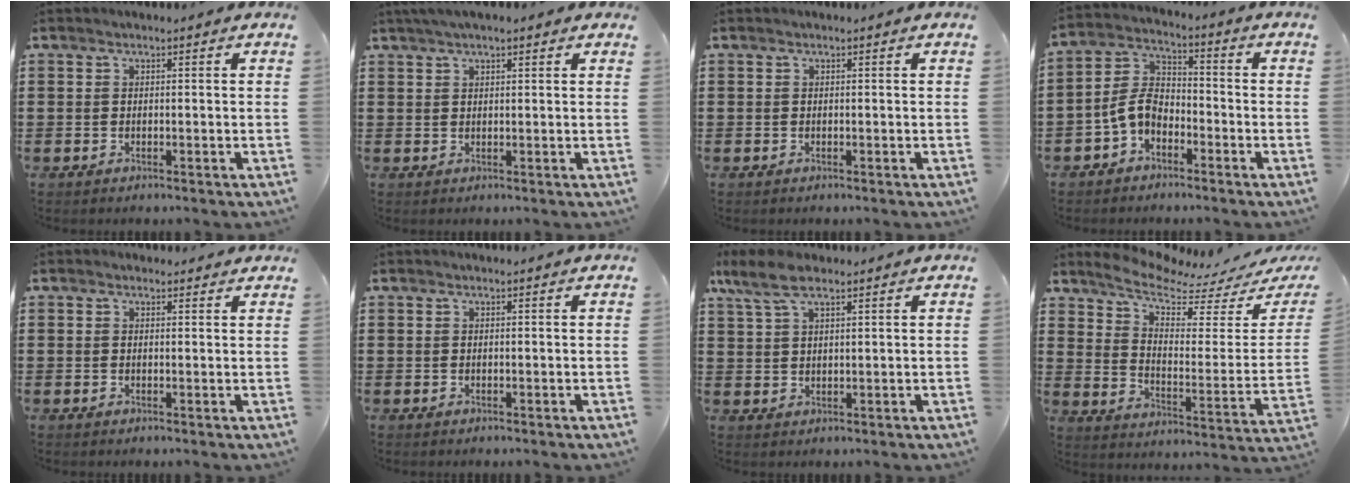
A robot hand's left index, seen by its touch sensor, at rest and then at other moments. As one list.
[{"total": 2.4, "force": [1.7, 0.6, 1.6], "torque": [-0.035, 0.006, 0.032]}, {"total": 0.0}, {"total": 5.9, "force": [-3.2, 3.5, 3.5], "torque": [-0.102, 0.003, -0.075]}, {"total": 1.1, "force": [0.9, 0.6, 0.2], "torque": [-0.007, 0.005, 0.017]}, {"total": 0.0}, {"total": 6.5, "force": [4.2, 2.4, 4.3], "torque": [-0.100, 0.000, 0.077]}, {"total": 6.9, "force": [6.0, 1.5, 2.9], "torque": [-0.080, -0.045, 0.101]}]